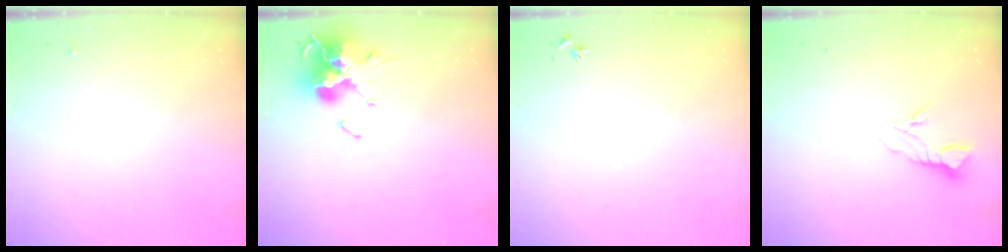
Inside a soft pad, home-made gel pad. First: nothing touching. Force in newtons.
{"total": 15.3, "press": 15.1, "slide": 2.4}
{"total": 2.9, "press": 2.8, "slide": 0.3}
{"total": 3.8, "press": 3.8, "slide": 0.2}